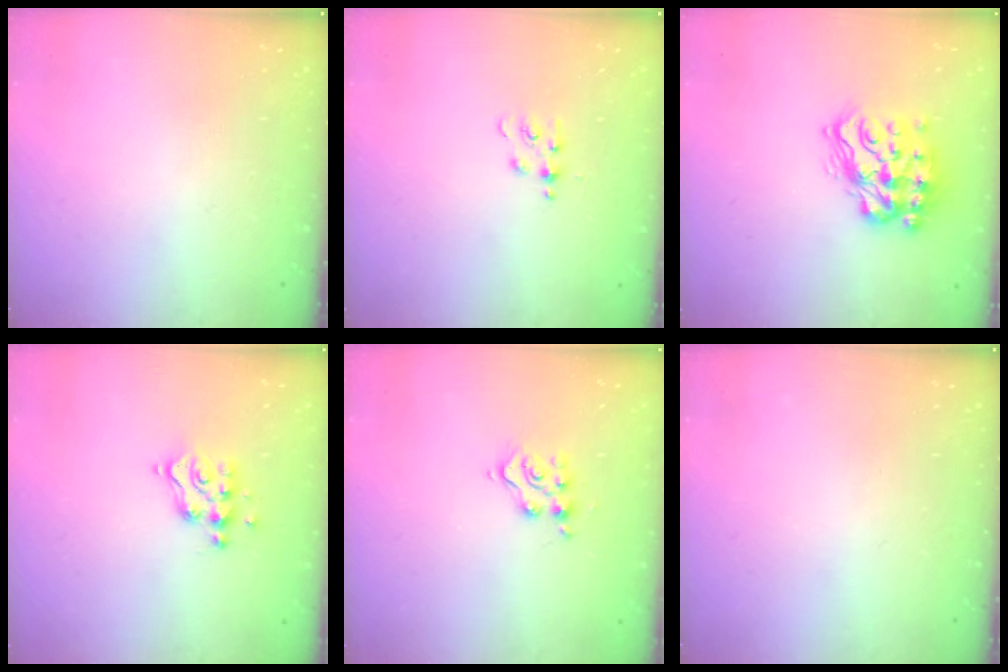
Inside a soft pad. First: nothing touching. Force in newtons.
{"total": 4.0, "press": 4.0, "slide": 0.5}
{"total": 16.0, "press": 15.9, "slide": 1.8}
{"total": 7.9, "press": 7.9, "slide": 0.4}
{"total": 5.7, "press": 5.7, "slide": 0.0}
{"total": 0.0}